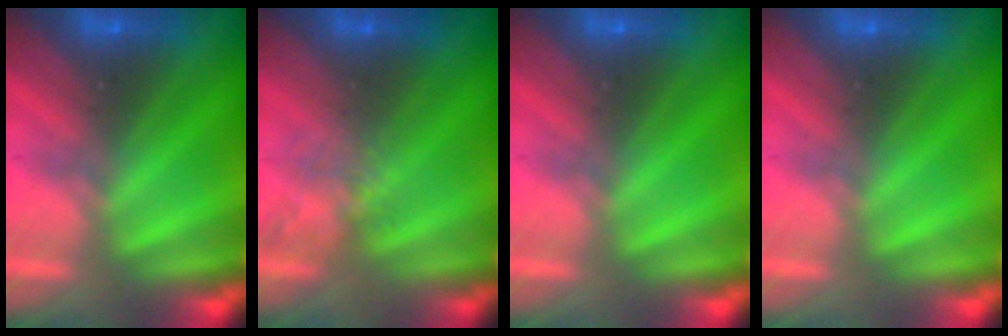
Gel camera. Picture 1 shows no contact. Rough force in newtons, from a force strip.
{"total": 2.1}
{"total": 0.0}
{"total": 0.0}